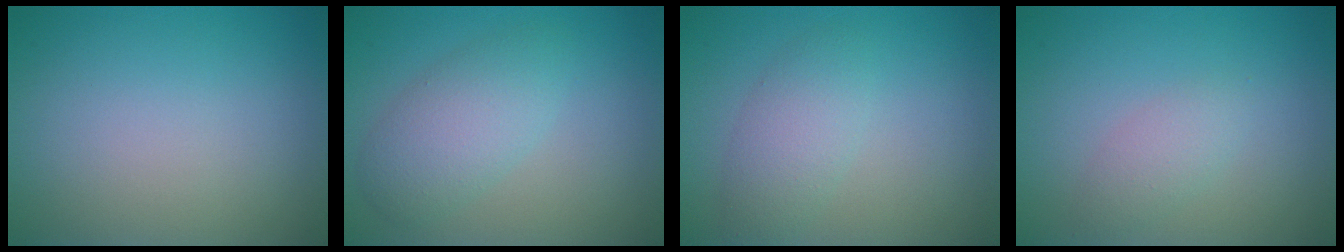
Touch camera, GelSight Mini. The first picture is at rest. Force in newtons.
{"total": 3.9, "press": 3.9, "slide": 0.1}
{"total": 2.8, "press": 2.8, "slide": 0.1}
{"total": 1.7, "press": 1.7, "slide": 0.0}